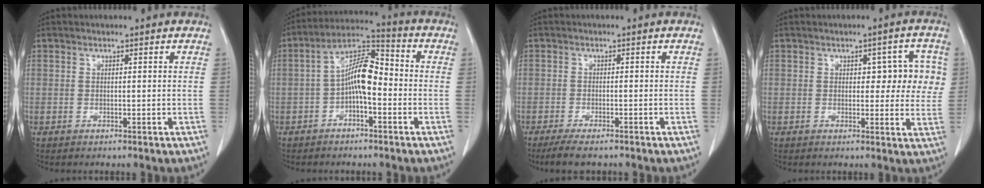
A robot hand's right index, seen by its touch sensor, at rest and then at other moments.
{"total": 8.6, "force": [-1.5, 2.9, 7.9], "torque": [-0.146, 0.031, -0.032]}
{"total": 4.6, "force": [-3.7, 0.7, 2.6], "torque": [-0.043, -0.010, -0.060]}
{"total": 6.4, "force": [1.5, 3.2, 5.4], "torque": [-0.045, 0.020, 0.017]}